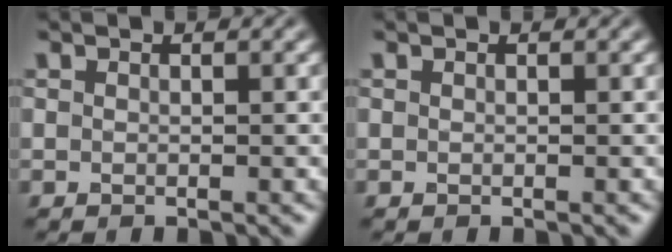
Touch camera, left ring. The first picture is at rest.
{"total": 0.0}